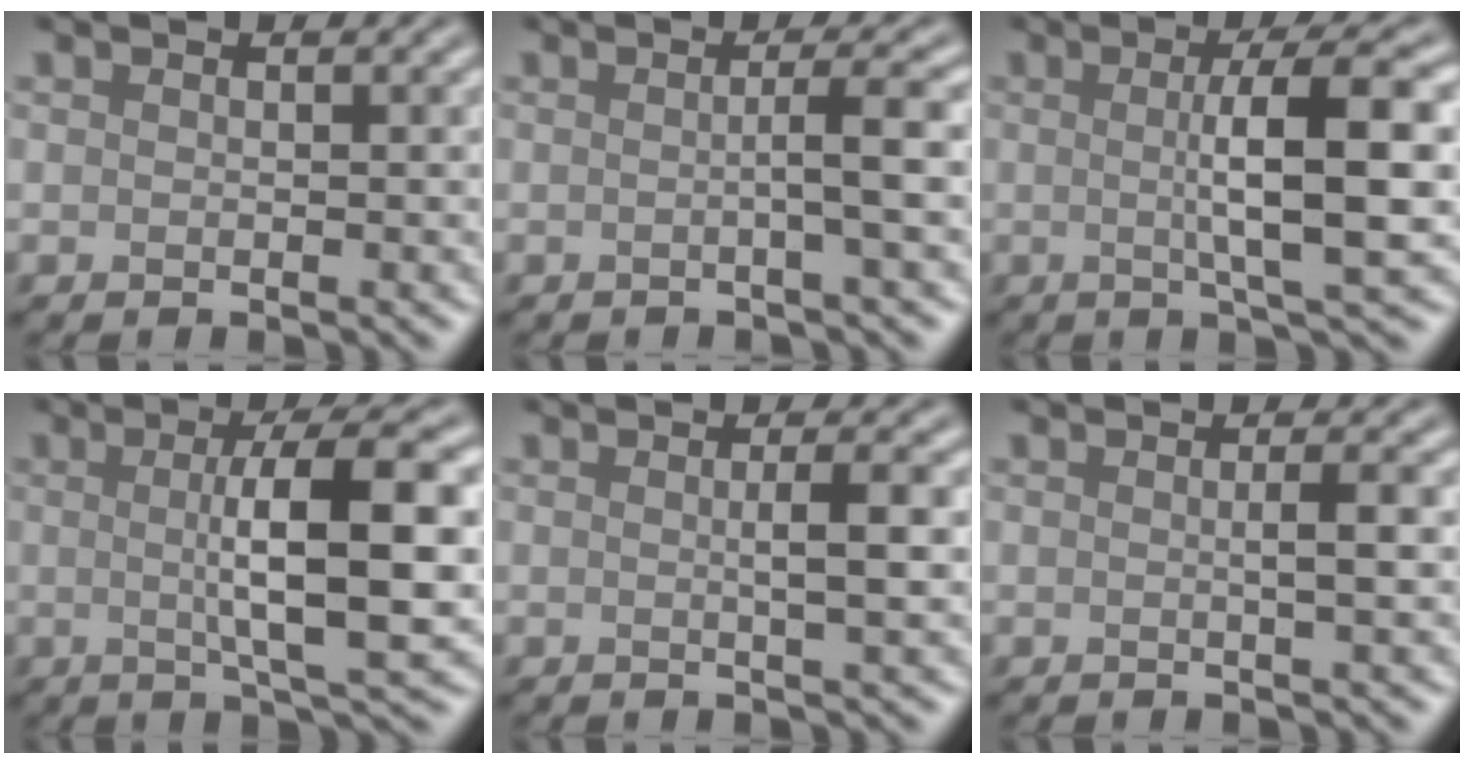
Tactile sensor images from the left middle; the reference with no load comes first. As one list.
[{"total": 2.8, "force": [-0.2, 0.5, 2.8], "torque": [-0.040, -0.001, -0.014]}, {"total": 7.8, "force": [0.4, 1.5, 7.6], "torque": [-0.111, 0.008, 0.004]}, {"total": 9.0, "force": [0.5, 2.0, 8.7], "torque": [-0.120, 0.003, 0.006]}, {"total": 2.7, "force": [0.1, 0.6, 2.6], "torque": [-0.036, 0.003, -0.003]}, {"total": 2.0, "force": [0.0, 0.4, 2.0], "torque": [-0.028, 0.004, -0.004]}]